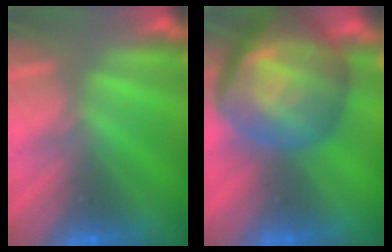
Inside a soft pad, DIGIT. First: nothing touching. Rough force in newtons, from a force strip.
{"total": 7.4}